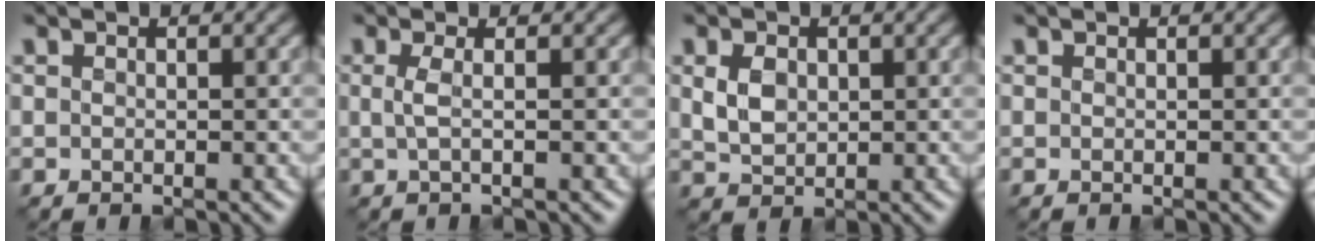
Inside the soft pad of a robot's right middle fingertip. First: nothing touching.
{"total": 1.5, "force": [-0.3, 0.5, 1.4], "torque": [-0.027, -0.003, -0.007]}
{"total": 2.4, "force": [0.2, 1.8, 1.5], "torque": [-0.035, -0.005, 0.008]}
{"total": 0.0}